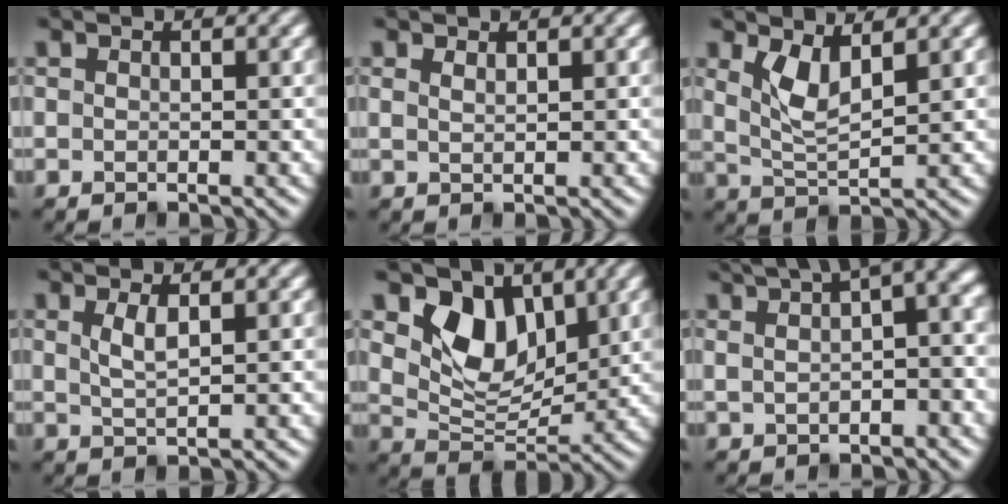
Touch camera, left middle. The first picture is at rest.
{"total": 1.1, "force": [0.9, 0.3, 0.4], "torque": [0.000, -0.004, 0.009]}
{"total": 3.0, "force": [1.5, 0.8, 2.5], "torque": [-0.059, -0.007, 0.035]}
{"total": 1.6, "force": [0.7, 0.5, 1.3], "torque": [-0.024, -0.002, 0.013]}
{"total": 5.5, "force": [2.6, 3.4, 3.4], "torque": [-0.071, -0.014, 0.040]}
{"total": 7.5, "force": [2.9, 2.4, 6.4], "torque": [-0.081, 0.023, 0.049]}